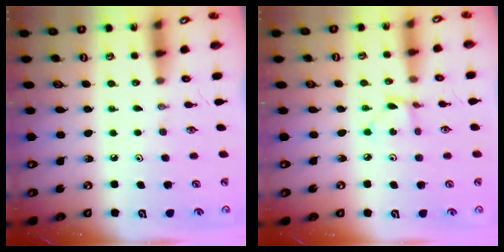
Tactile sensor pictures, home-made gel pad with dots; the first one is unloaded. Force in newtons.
{"total": 2.0, "press": 2.0, "slide": 0.1}